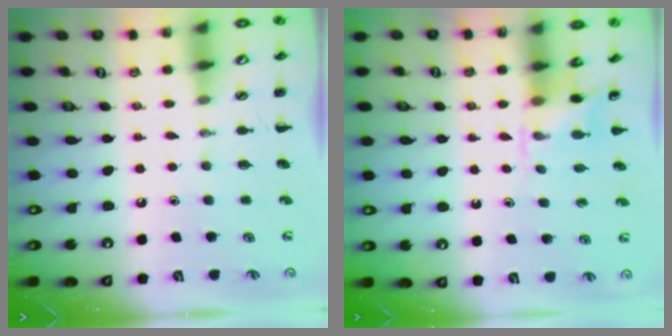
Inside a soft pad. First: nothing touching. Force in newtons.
{"total": 5.1, "press": 4.9, "slide": 1.5}